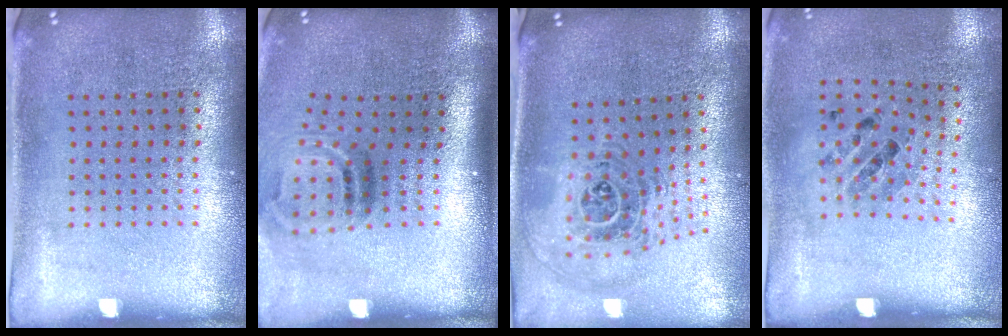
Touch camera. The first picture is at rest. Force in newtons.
{"total": 2.0, "press": 1.3, "slide": 1.6}
{"total": 1.5, "press": 1.3, "slide": 0.8}
{"total": 1.0, "press": 0.8, "slide": 0.6}